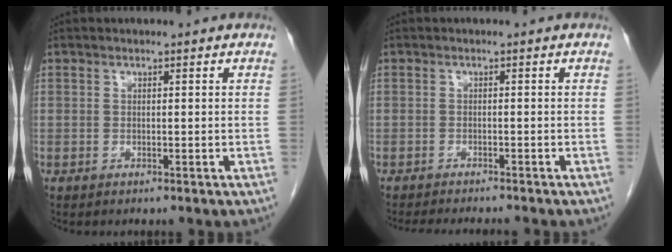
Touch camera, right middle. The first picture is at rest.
{"total": 7.2, "force": [-6.7, 0.6, 2.7], "torque": [-0.032, -0.013, -0.095]}